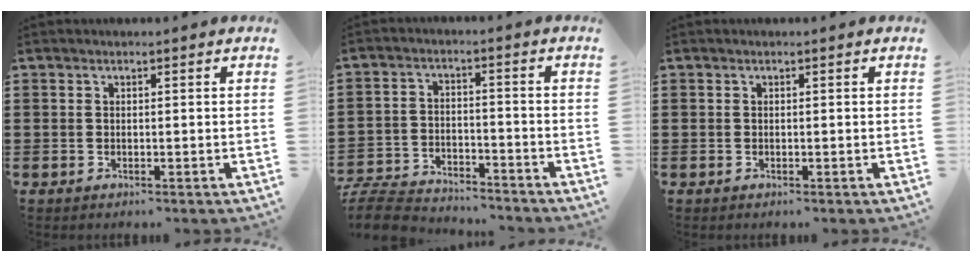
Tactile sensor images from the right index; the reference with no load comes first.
{"total": 6.6, "force": [-6.4, 1.0, 1.1], "torque": [-0.038, 0.004, -0.131]}
{"total": 0.0}